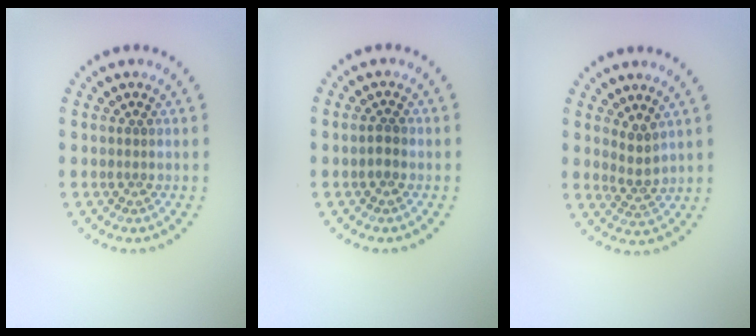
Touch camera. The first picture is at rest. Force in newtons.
{"total": 1.2, "press": 1.2, "slide": 0.1}
{"total": 2.1, "press": 1.5, "slide": 1.4}